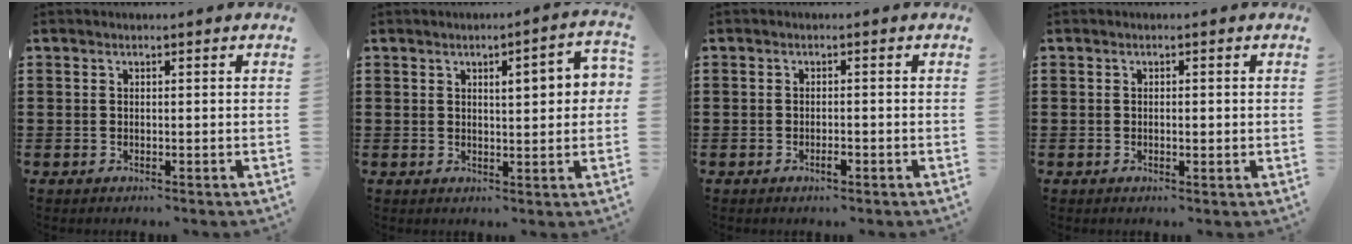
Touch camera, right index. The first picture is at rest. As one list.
[{"total": 4.7, "force": [1.0, 1.1, 4.4], "torque": [-0.068, -0.002, 0.010]}, {"total": 1.6, "force": [-0.8, 0.5, 1.3], "torque": [-0.026, -0.003, -0.014]}, {"total": 1.0, "force": [-0.1, 0.4, 0.9], "torque": [-0.017, 0.001, -0.002]}]